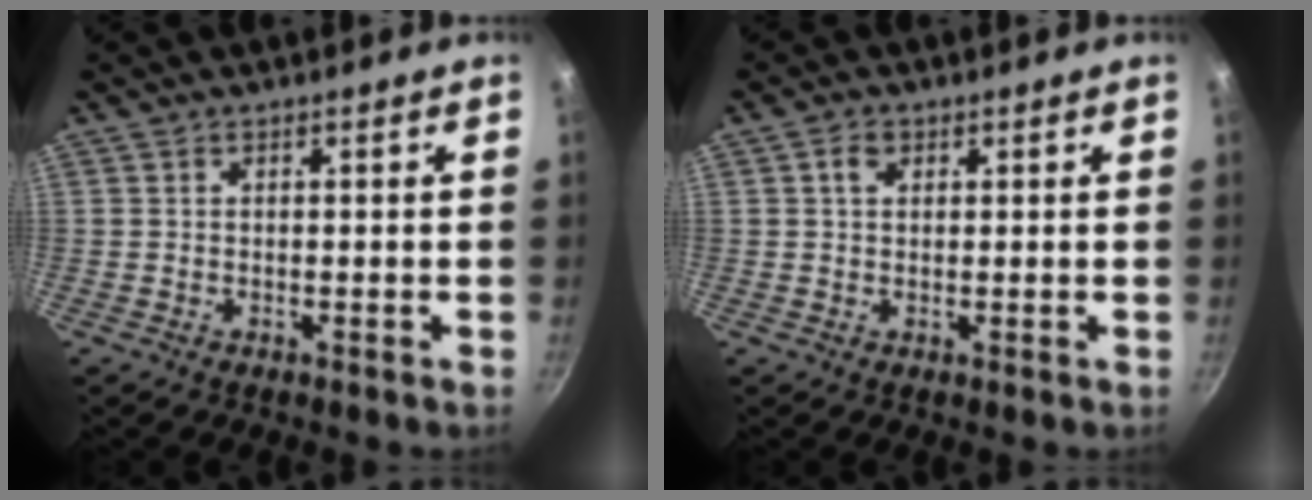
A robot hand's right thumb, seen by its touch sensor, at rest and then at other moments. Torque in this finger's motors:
{"motor_torque": [-0.26, 0.09, 0.32, 0.01, 0.04]}